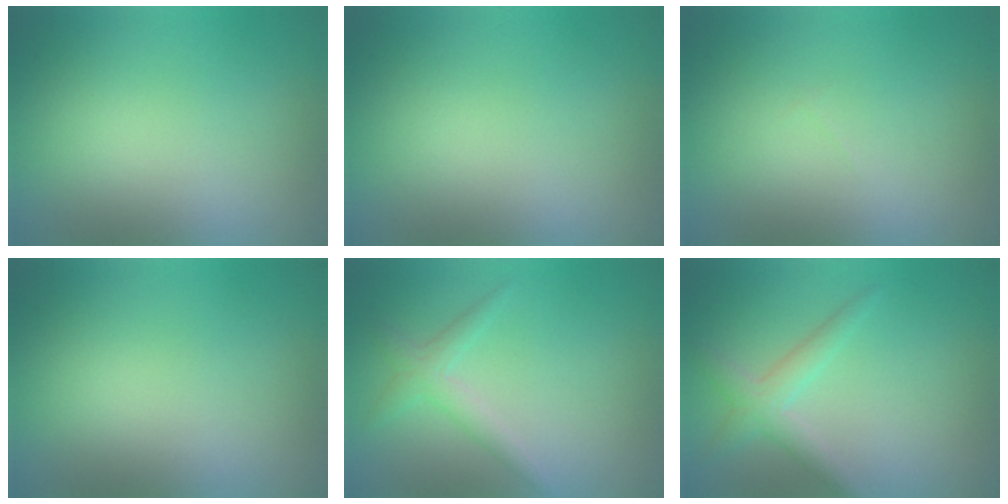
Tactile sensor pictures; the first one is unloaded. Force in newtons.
{"total": 0.0}
{"total": 0.0}
{"total": 0.0}
{"total": 2.0, "press": 2.0, "slide": 0.1}
{"total": 2.6, "press": 2.6, "slide": 0.0}